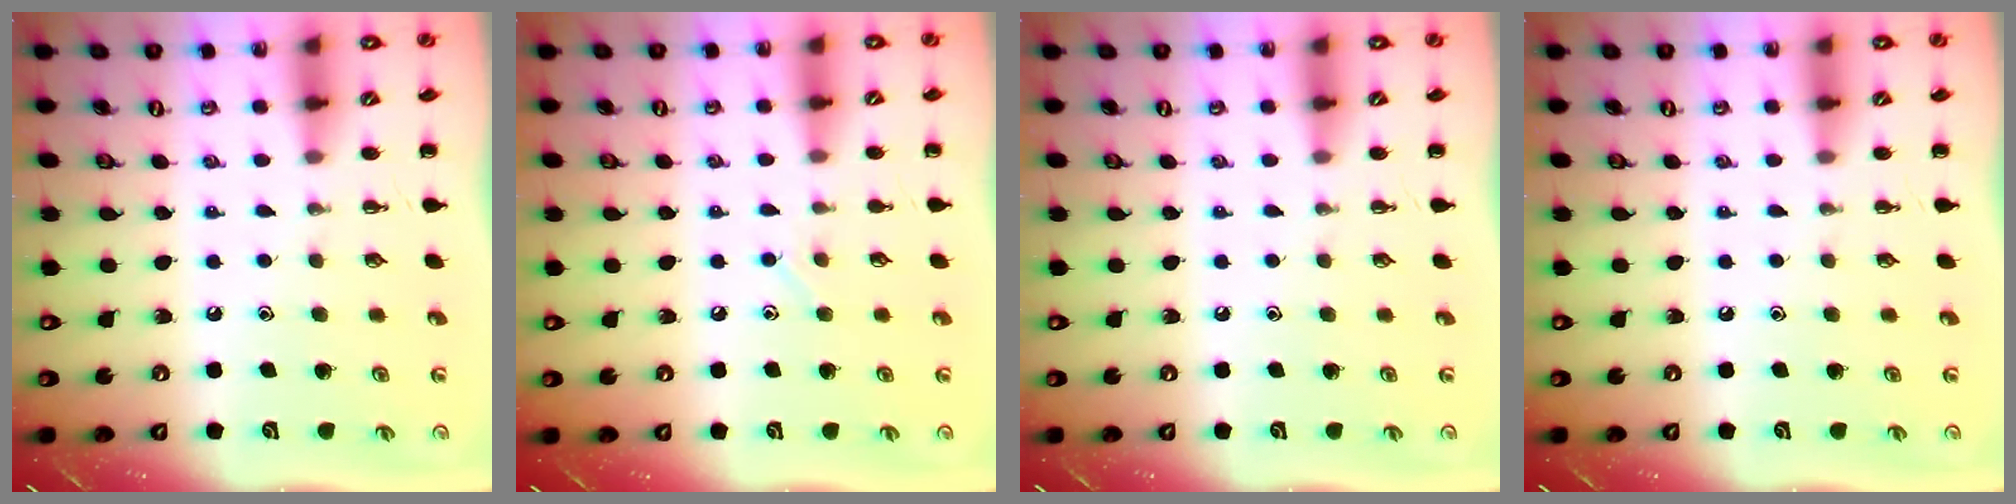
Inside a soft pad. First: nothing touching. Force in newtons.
{"total": 5.4, "press": 5.2, "slide": 1.5}
{"total": 0.0}
{"total": 0.0}